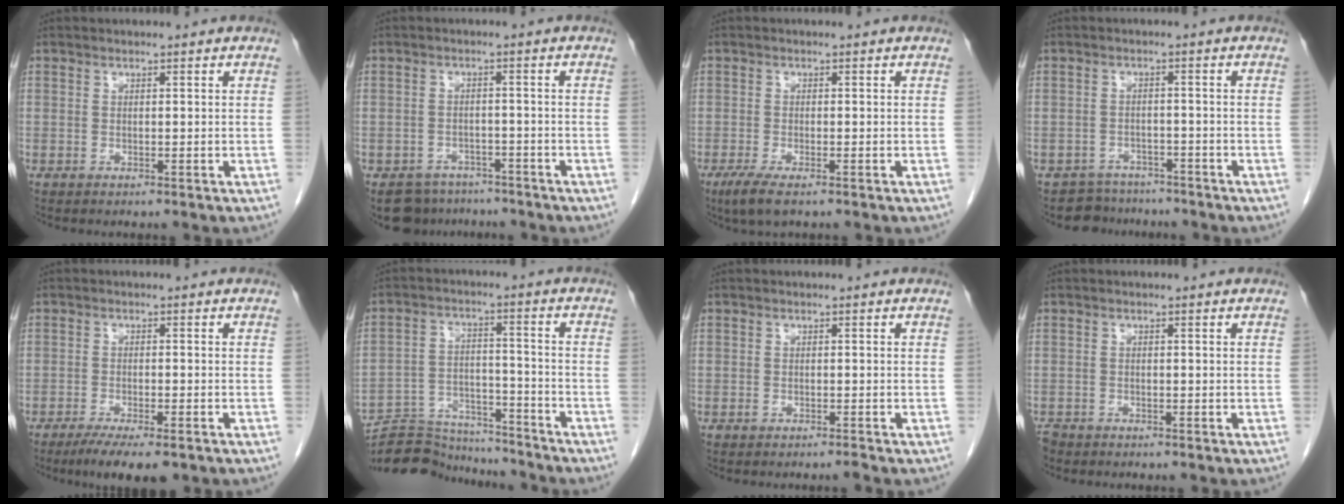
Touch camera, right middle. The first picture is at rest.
{"total": 6.0, "force": [-5.0, 3.3, 0.0], "torque": [0.011, 0.010, -0.071]}
{"total": 3.4, "force": [-2.2, 0.6, 2.6], "torque": [-0.056, -0.010, -0.040]}
{"total": 4.4, "force": [-3.7, 2.1, -1.0], "torque": [0.020, 0.014, -0.060]}
{"total": 7.4, "force": [-5.4, 1.4, 4.9], "torque": [-0.073, -0.016, -0.080]}
{"total": 15.8, "force": [-15.2, 3.3, 2.7], "torque": [-0.053, 0.024, -0.231]}
{"total": 0.7, "force": [-0.6, -0.1, 0.3], "torque": [-0.004, 0.000, -0.010]}
{"total": 1.8, "force": [-1.6, 0.9, 0.3], "torque": [-0.011, -0.002, -0.027]}